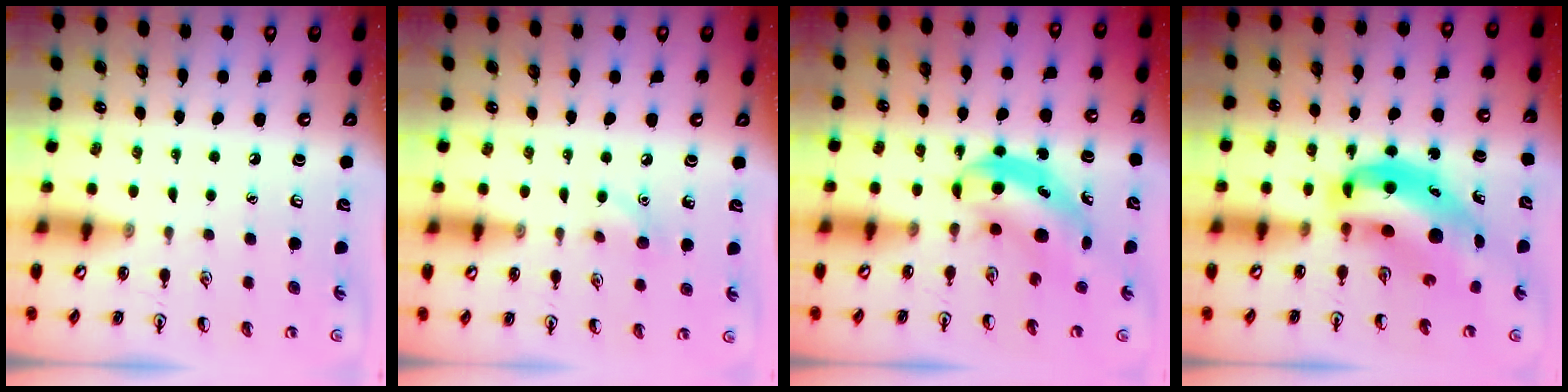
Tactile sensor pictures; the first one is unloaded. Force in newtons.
{"total": 5.8, "press": 5.5, "slide": 1.7}
{"total": 4.7, "press": 4.6, "slide": 0.3}
{"total": 11.3, "press": 10.8, "slide": 3.3}